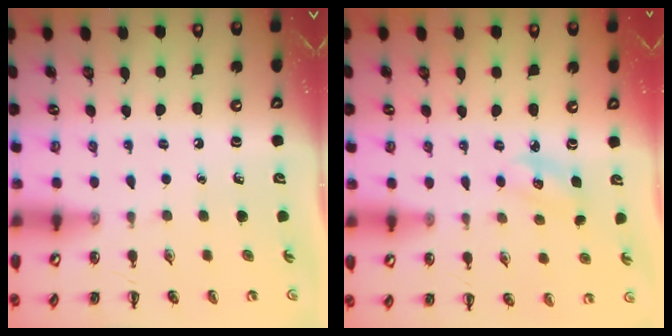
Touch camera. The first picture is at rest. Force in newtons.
{"total": 4.9, "press": 4.8, "slide": 1.2}